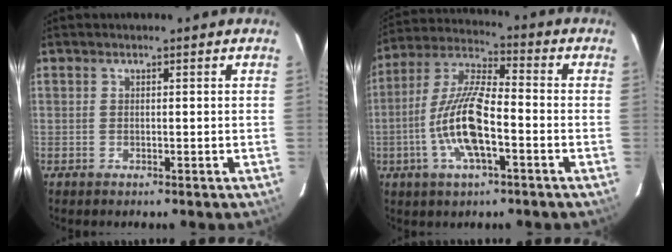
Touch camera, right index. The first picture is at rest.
{"total": 13.3, "force": [-4.3, 3.8, 12.0], "torque": [-0.252, -0.002, -0.083]}